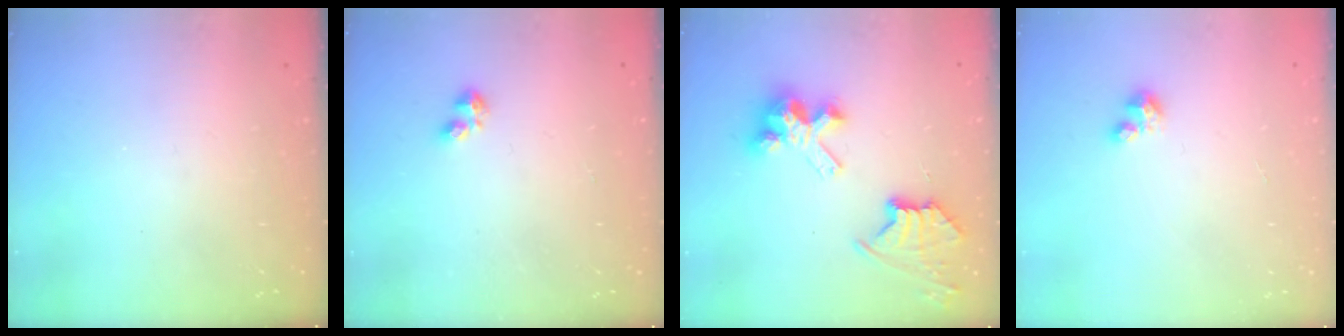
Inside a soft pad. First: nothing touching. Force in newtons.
{"total": 2.2, "press": 2.2, "slide": 0.4}
{"total": 9.8, "press": 9.8, "slide": 0.7}
{"total": 3.5, "press": 3.4, "slide": 0.3}